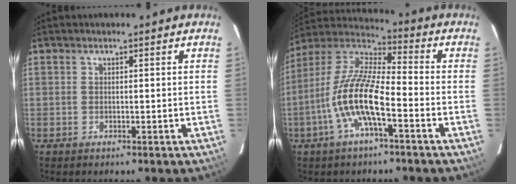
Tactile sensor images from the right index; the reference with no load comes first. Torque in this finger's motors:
{"motor_torque": [1.48, -0.66, 1.05, 0.21]}